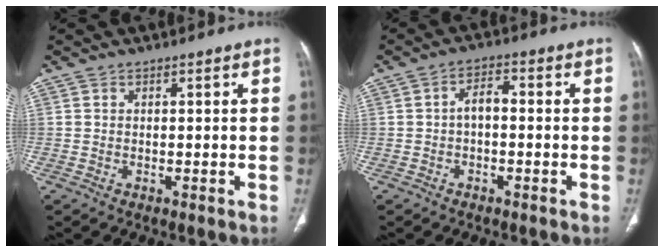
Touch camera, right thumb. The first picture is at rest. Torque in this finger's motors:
{"motor_torque": [0.65, 0.59, 0.65, 0.37, 0.01]}